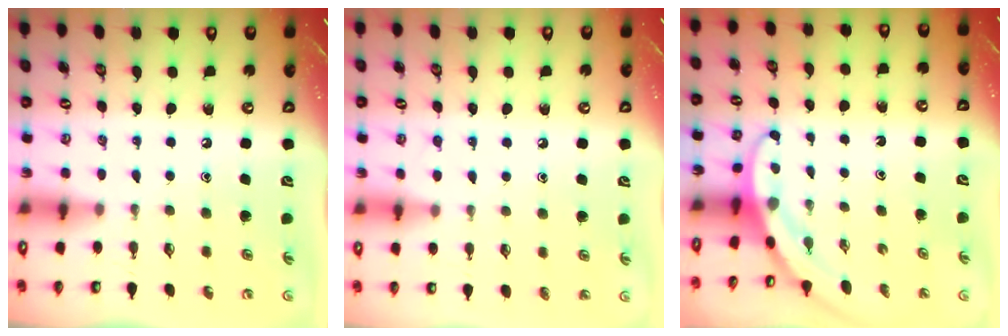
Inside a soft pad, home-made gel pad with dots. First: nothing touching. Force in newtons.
{"total": 4.1, "press": 4.1, "slide": 0.4}
{"total": 3.0, "press": 3.0, "slide": 0.1}